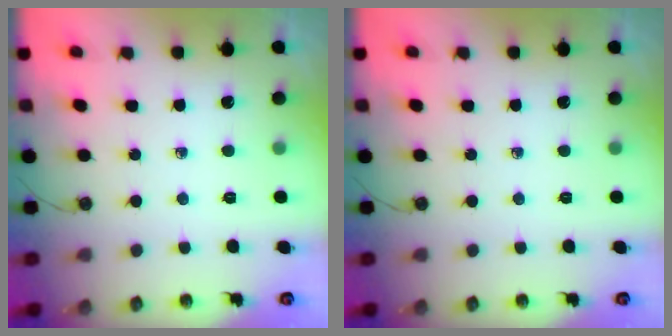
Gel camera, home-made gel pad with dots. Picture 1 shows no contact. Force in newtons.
{"total": 0.0}